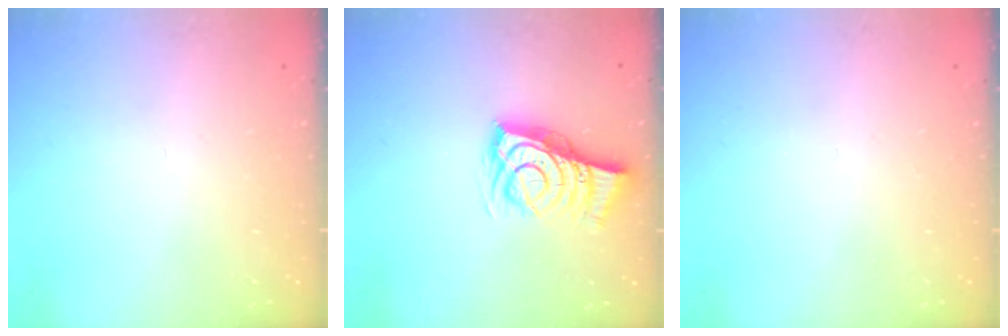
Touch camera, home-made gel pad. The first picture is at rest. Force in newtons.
{"total": 7.1, "press": 7.1, "slide": 0.6}
{"total": 0.0}